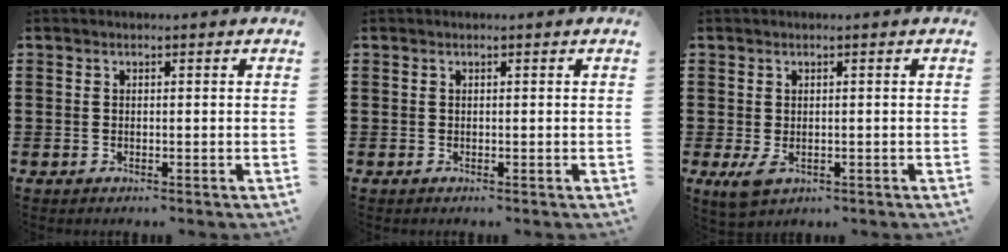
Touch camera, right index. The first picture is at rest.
{"total": 0.0}
{"total": 2.1, "force": [-0.8, 1.0, 1.6], "torque": [-0.044, -0.008, -0.017]}